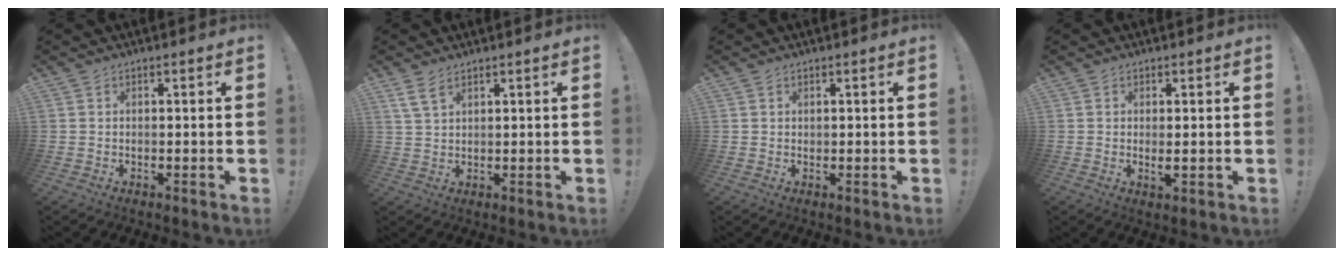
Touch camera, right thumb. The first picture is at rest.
{"total": 4.7, "force": [3.2, 2.0, 2.8], "torque": [-0.053, -0.007, 0.062]}
{"total": 0.8, "force": [0.6, 0.6, 0.1], "torque": [-0.005, 0.002, 0.012]}
{"total": 2.2, "force": [0.4, 0.5, 2.1], "torque": [-0.029, -0.005, 0.007]}